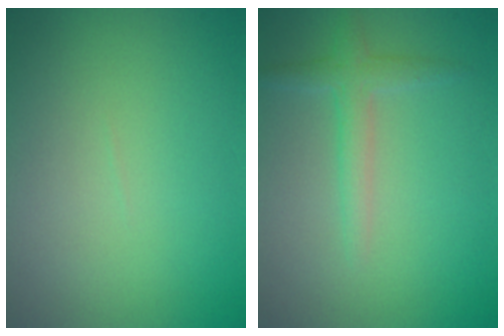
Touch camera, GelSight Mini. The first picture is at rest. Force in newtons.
{"total": 1.9, "press": 1.9, "slide": 0.0}